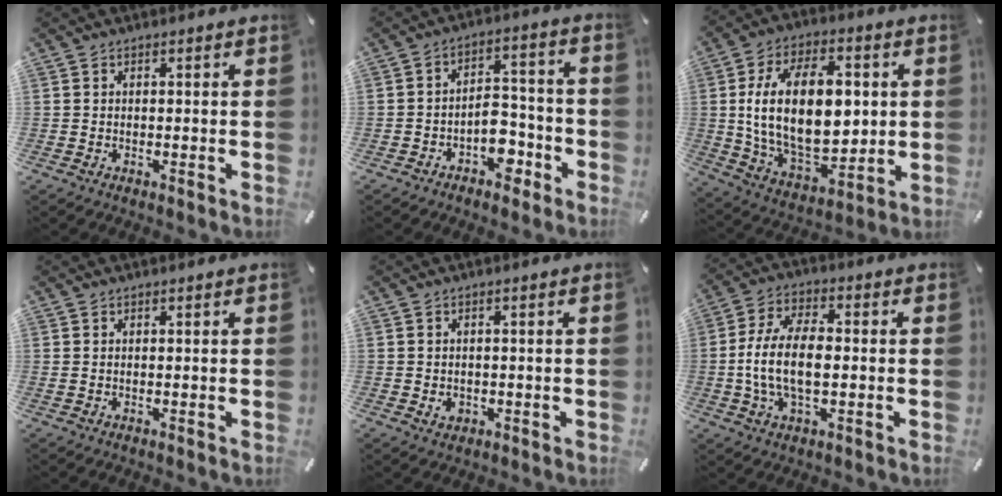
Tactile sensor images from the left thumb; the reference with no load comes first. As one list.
[{"total": 8.3, "force": [-4.0, 5.4, 4.9], "torque": [-0.063, 0.019, -0.071]}, {"total": 23.1, "force": [2.5, 14.0, 18.3], "torque": [-0.334, -0.003, 0.043]}, {"total": 0.7, "force": [0.3, -0.1, 0.6], "torque": [-0.011, -0.001, 0.005]}, {"total": 1.6, "force": [-0.3, 1.4, 0.6], "torque": [-0.014, 0.004, -0.006]}, {"total": 11.5, "force": [-1.0, 6.0, 9.8], "torque": [-0.198, 0.004, -0.016]}]